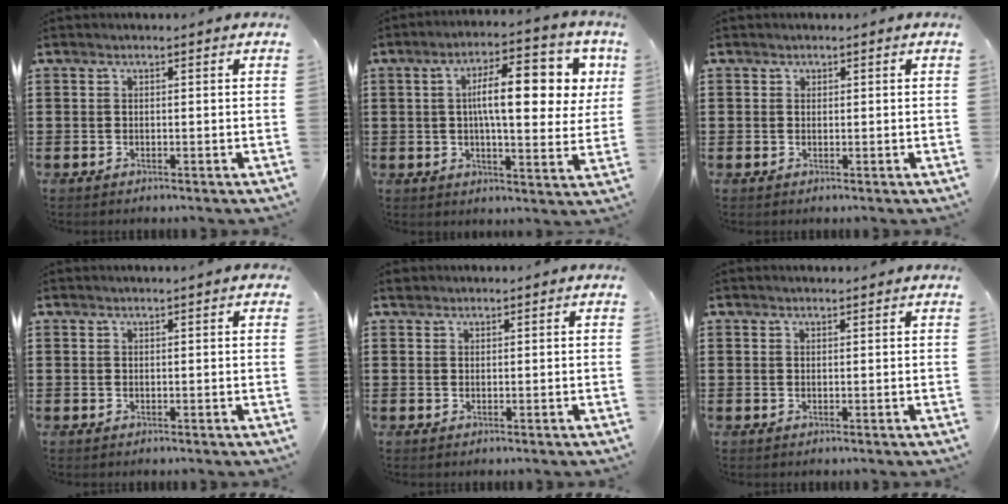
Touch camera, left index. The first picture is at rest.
{"total": 12.6, "force": [3.0, 4.4, 11.5], "torque": [-0.193, 0.006, 0.044]}
{"total": 0.9, "force": [0.2, 0.8, 0.1], "torque": [-0.005, 0.002, 0.003]}
{"total": 0.7, "force": [0.5, -0.1, 0.4], "torque": [-0.008, -0.001, 0.010]}
{"total": 1.0, "force": [0.8, 0.5, 0.3], "torque": [-0.008, 0.003, 0.016]}
{"total": 0.7, "force": [0.6, 0.2, 0.1], "torque": [-0.004, 0.000, 0.013]}